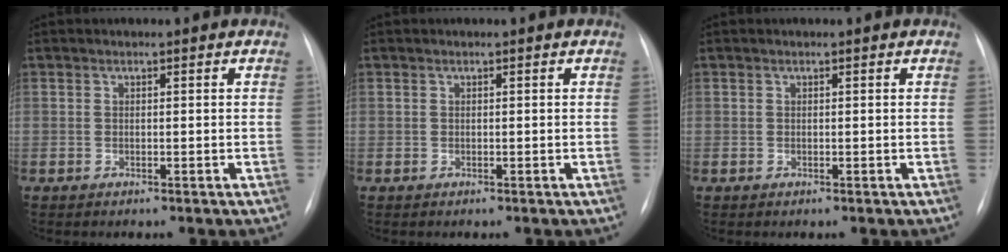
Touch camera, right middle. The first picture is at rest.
{"total": 0.0}
{"total": 0.0}